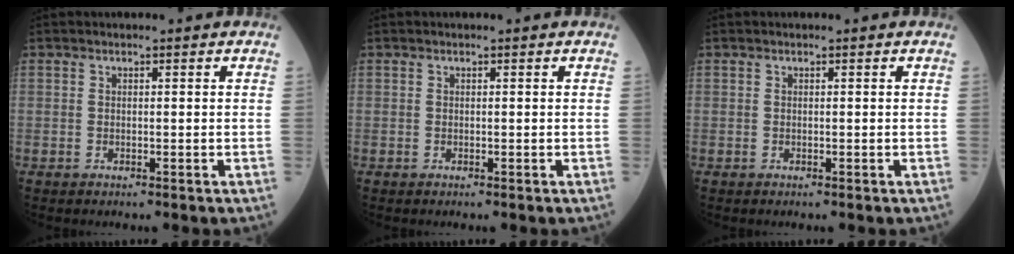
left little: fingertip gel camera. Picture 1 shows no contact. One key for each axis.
{"total": 0.0}
{"total": 0.0}